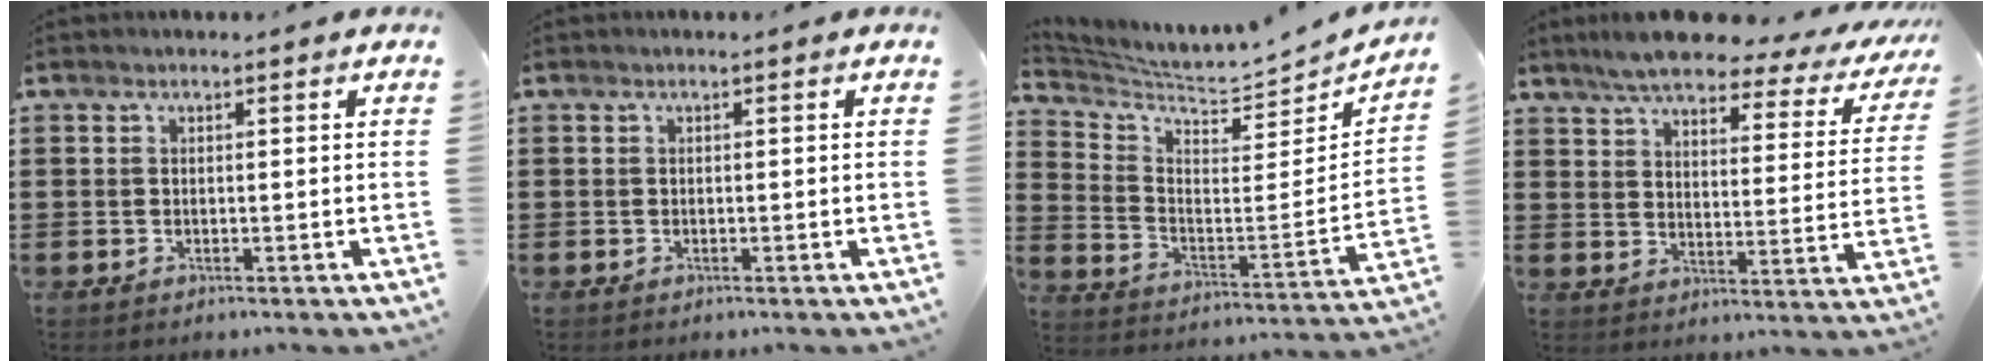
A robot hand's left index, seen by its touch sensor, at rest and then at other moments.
{"total": 0.0}
{"total": 4.2, "force": [3.9, 0.2, 1.5], "torque": [-0.054, -0.047, 0.059]}
{"total": 7.2, "force": [6.2, 1.0, 3.6], "torque": [-0.089, -0.032, 0.105]}